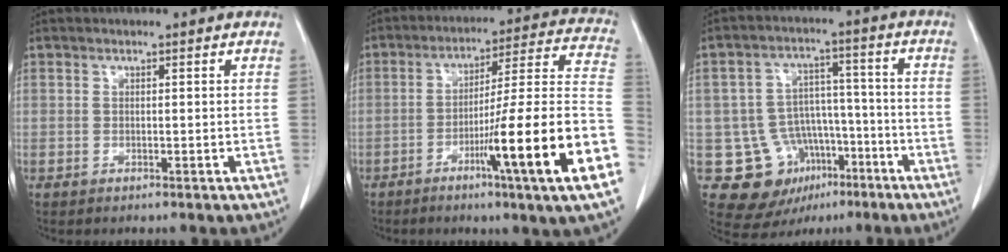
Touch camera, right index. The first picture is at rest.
{"total": 20.7, "force": [-7.9, -1.4, 19.1], "torque": [-0.237, -0.006, -0.125]}
{"total": 12.8, "force": [-5.5, 10.6, 4.5], "torque": [-0.074, 0.045, -0.070]}